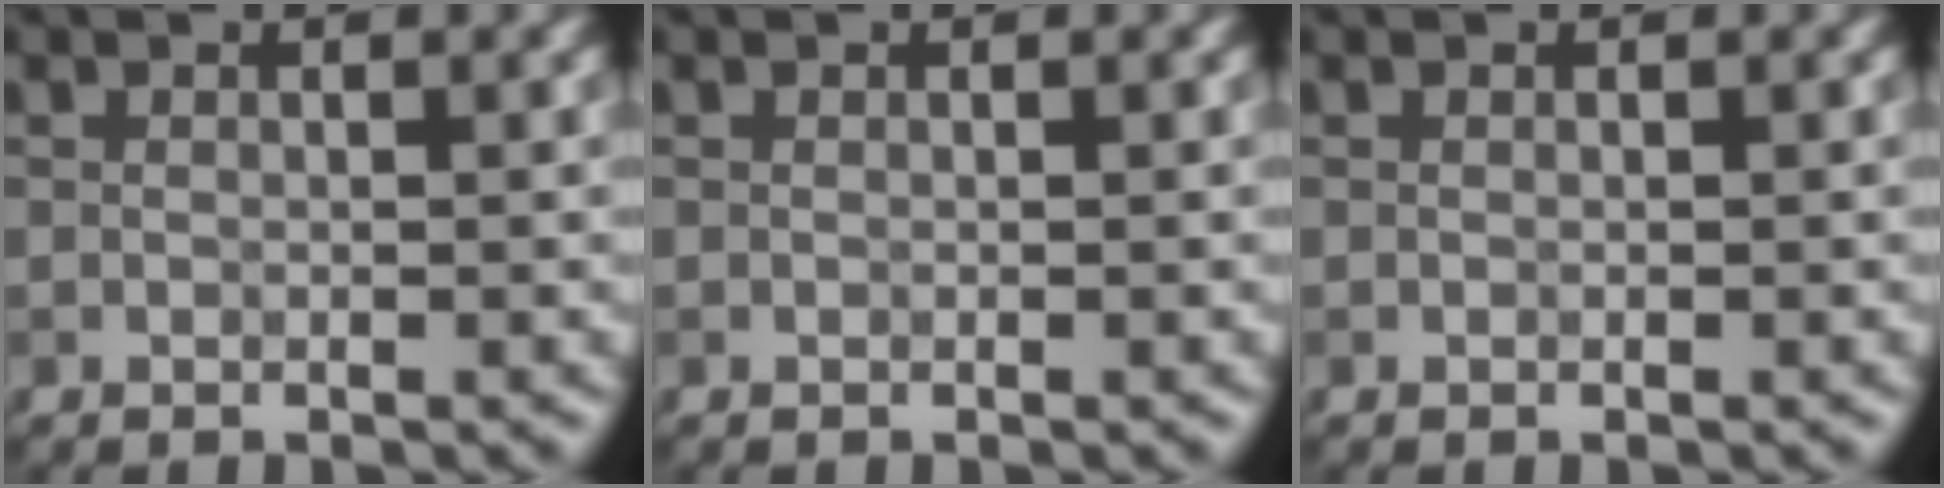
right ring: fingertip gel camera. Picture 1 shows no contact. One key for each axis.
{"total": 0.0}
{"total": 0.0}